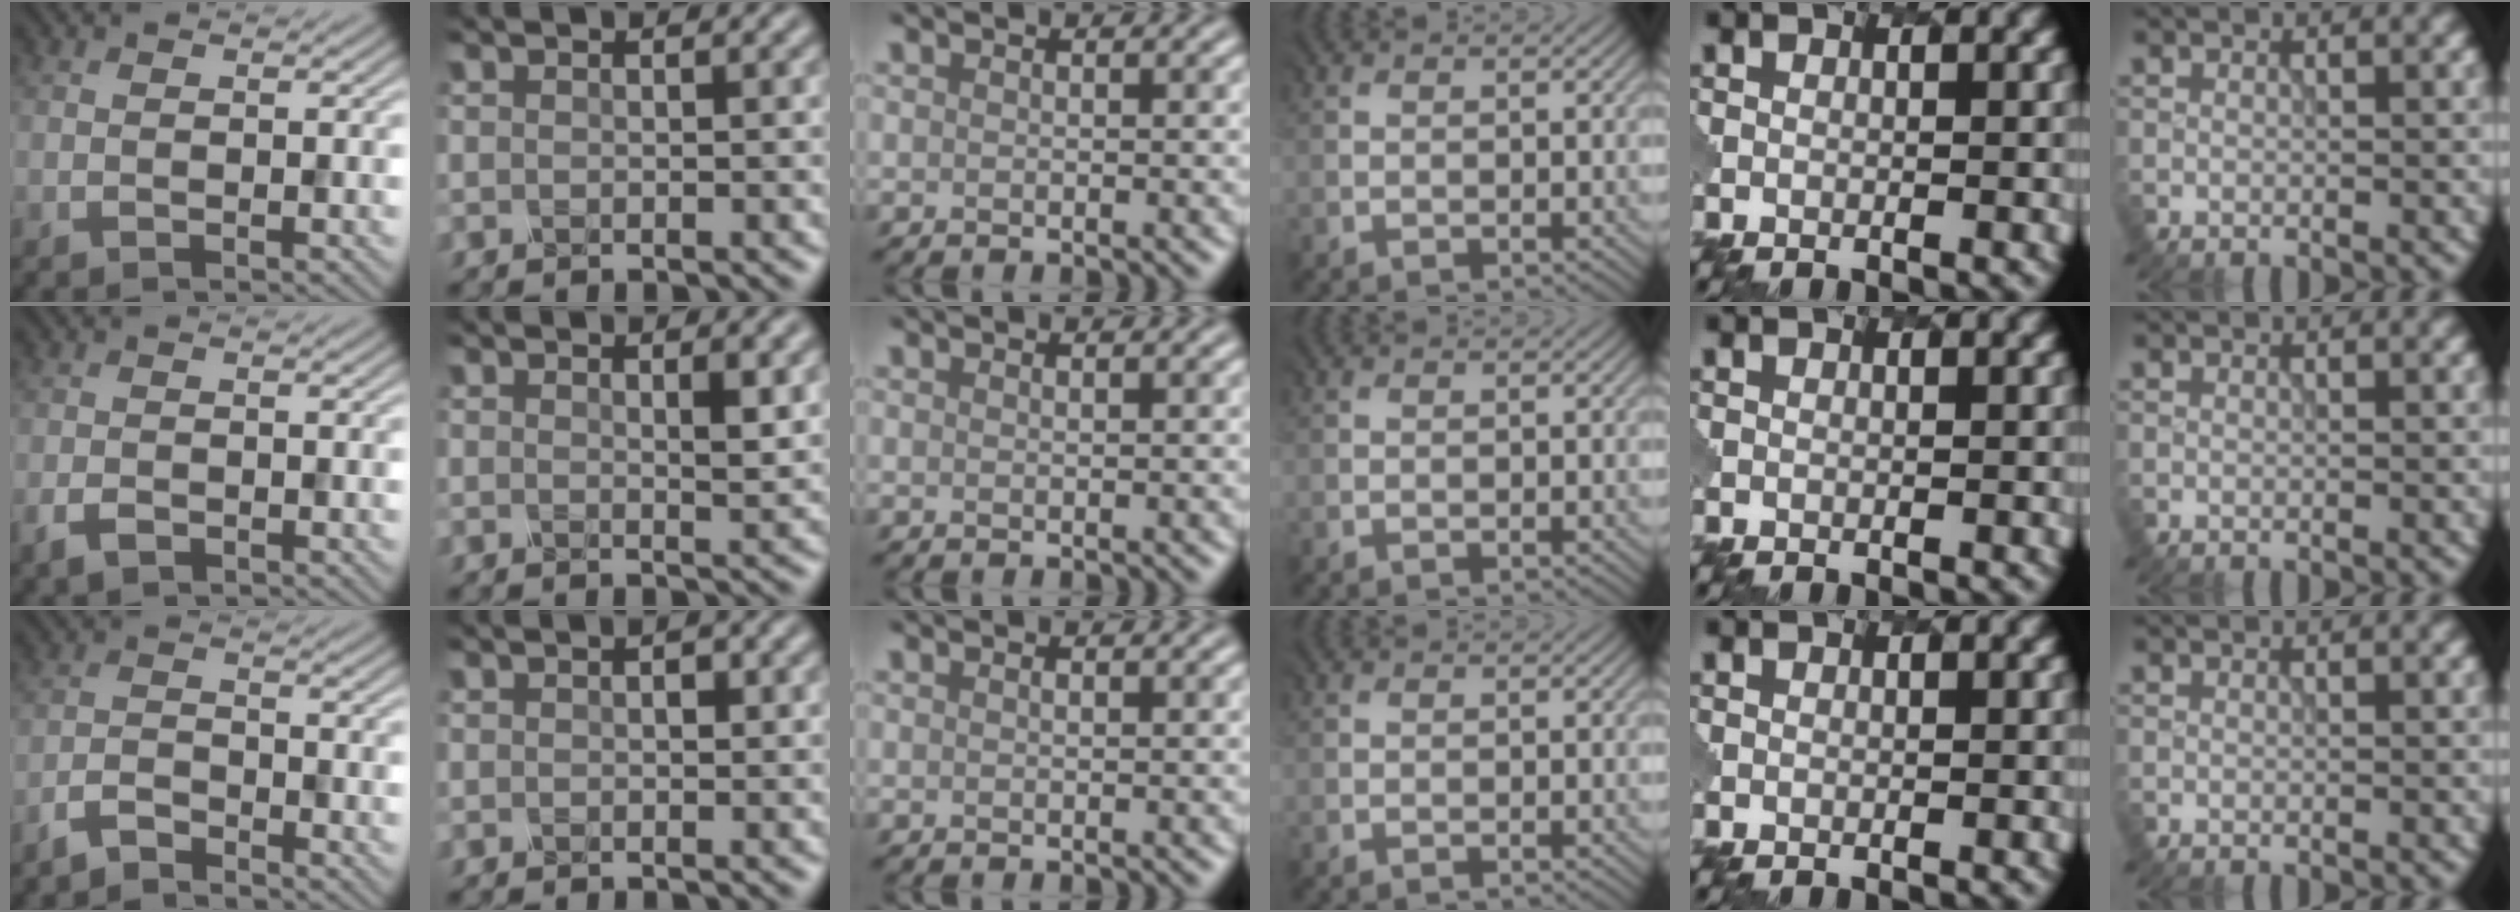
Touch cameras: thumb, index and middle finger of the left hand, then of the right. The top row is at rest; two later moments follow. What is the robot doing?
{"motion": "dispense", "object": "pipette"}